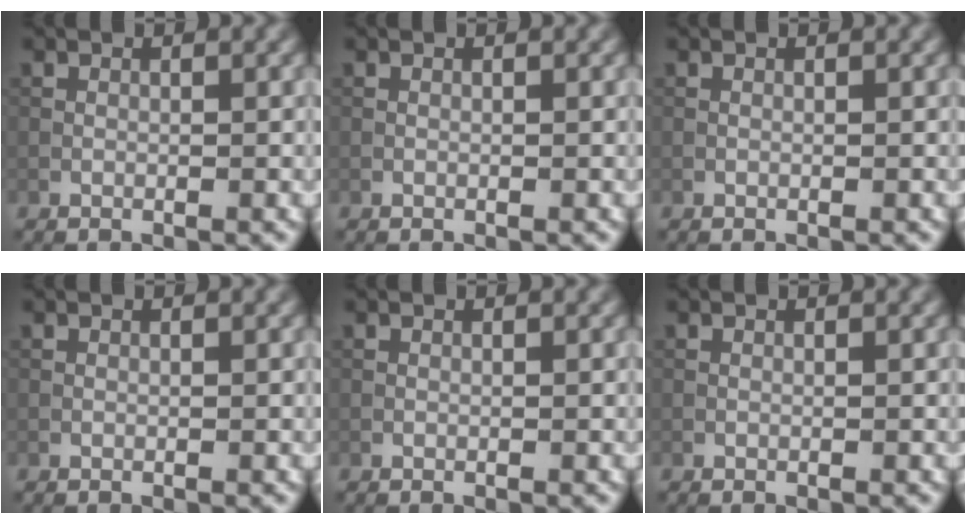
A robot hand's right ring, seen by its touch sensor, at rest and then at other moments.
{"total": 0.0}
{"total": 0.0}
{"total": 0.0}
{"total": 0.0}
{"total": 0.0}